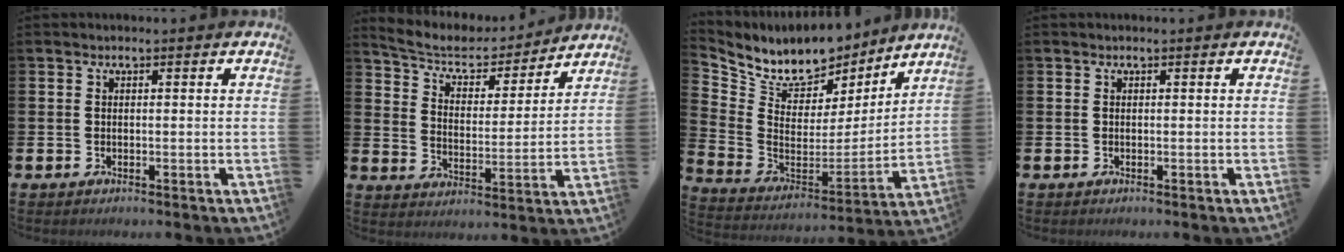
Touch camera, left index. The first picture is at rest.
{"total": 6.5, "force": [6.1, 1.9, 1.3], "torque": [-0.057, -0.050, 0.101]}
{"total": 8.9, "force": [8.1, 3.6, 1.0], "torque": [-0.080, -0.054, 0.146]}
{"total": 0.0}